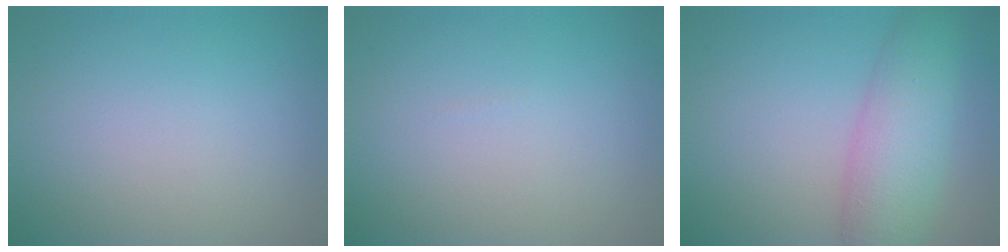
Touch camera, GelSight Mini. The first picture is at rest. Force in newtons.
{"total": 0.0}
{"total": 6.3, "press": 6.3, "slide": 0.2}